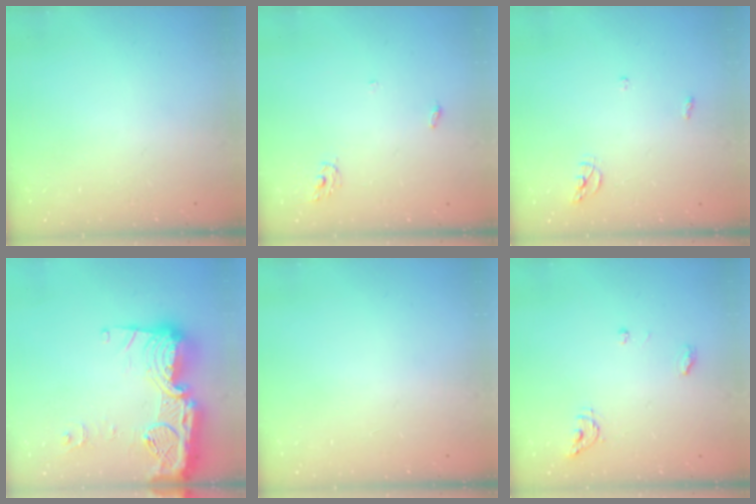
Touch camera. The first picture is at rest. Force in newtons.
{"total": 4.0, "press": 4.0, "slide": 0.3}
{"total": 5.6, "press": 5.6, "slide": 0.4}
{"total": 23.2, "press": 23.1, "slide": 2.1}
{"total": 1.1, "press": 0.9, "slide": 0.6}
{"total": 5.3, "press": 5.3, "slide": 0.4}